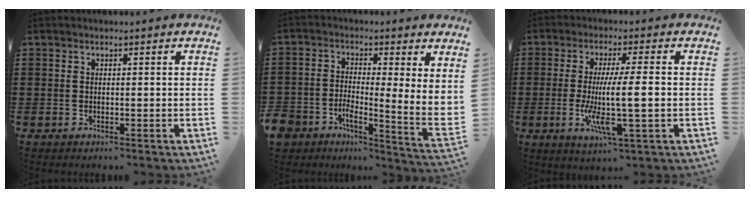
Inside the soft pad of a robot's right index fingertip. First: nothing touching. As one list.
[{"total": 4.1, "force": [-0.6, 2.9, 2.9], "torque": [-0.056, -0.010, -0.008]}, {"total": 9.5, "force": [-1.2, 1.1, 9.4], "torque": [-0.179, -0.015, -0.025]}]